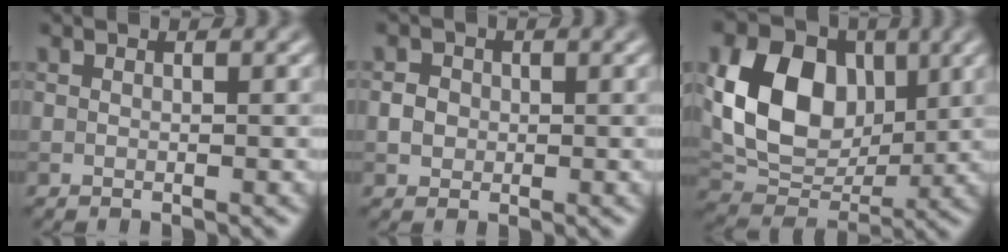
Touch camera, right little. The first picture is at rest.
{"total": 1.4, "force": [-0.2, 1.3, 0.5], "torque": [-0.006, -0.001, -0.005]}
{"total": 10.6, "force": [1.9, 7.8, 6.9], "torque": [-0.145, 0.002, 0.033]}